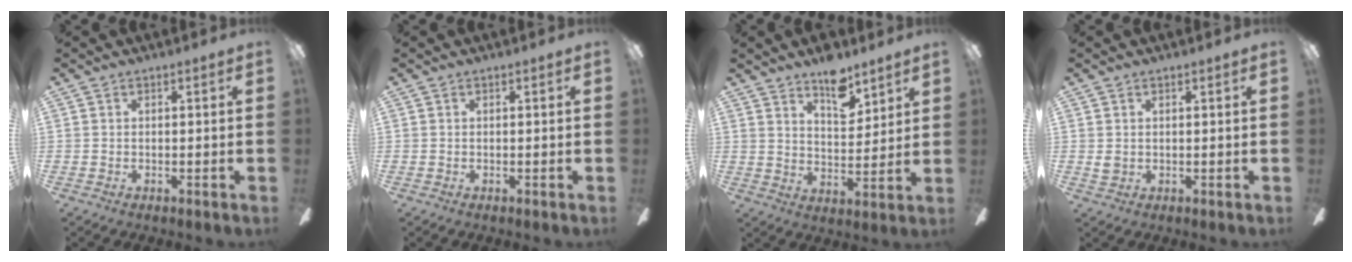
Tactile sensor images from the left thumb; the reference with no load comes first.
{"total": 0.0}
{"total": 9.6, "force": [7.3, 4.1, 4.8], "torque": [-0.067, -0.041, 0.126]}
{"total": 1.7, "force": [0.8, 1.3, 0.7], "torque": [-0.006, 0.000, 0.013]}